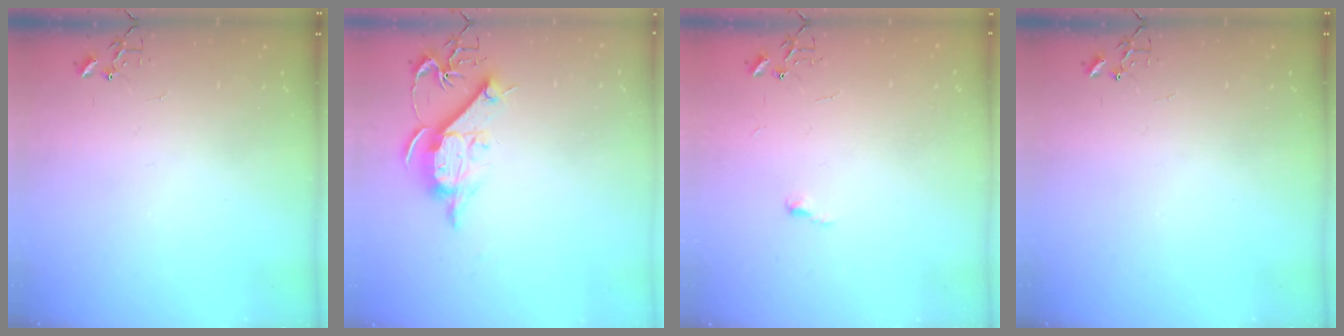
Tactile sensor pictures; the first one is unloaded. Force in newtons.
{"total": 11.7, "press": 11.7, "slide": 0.6}
{"total": 3.4, "press": 3.4, "slide": 0.5}
{"total": 0.0}